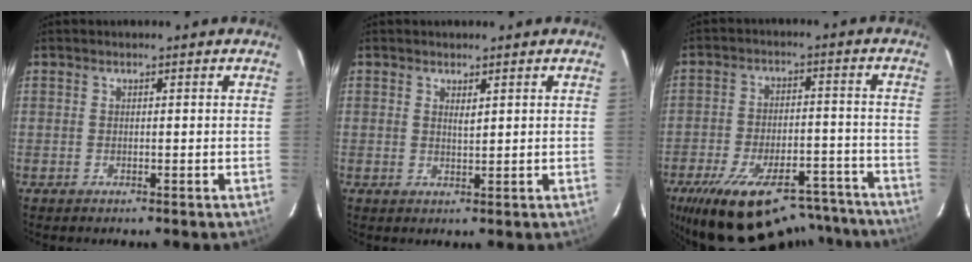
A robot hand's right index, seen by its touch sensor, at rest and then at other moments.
{"total": 1.2, "force": [0.7, 0.5, 0.9], "torque": [-0.016, 0.000, 0.012]}
{"total": 24.2, "force": [-19.5, 8.9, 11.2], "torque": [-0.211, 0.001, -0.260]}